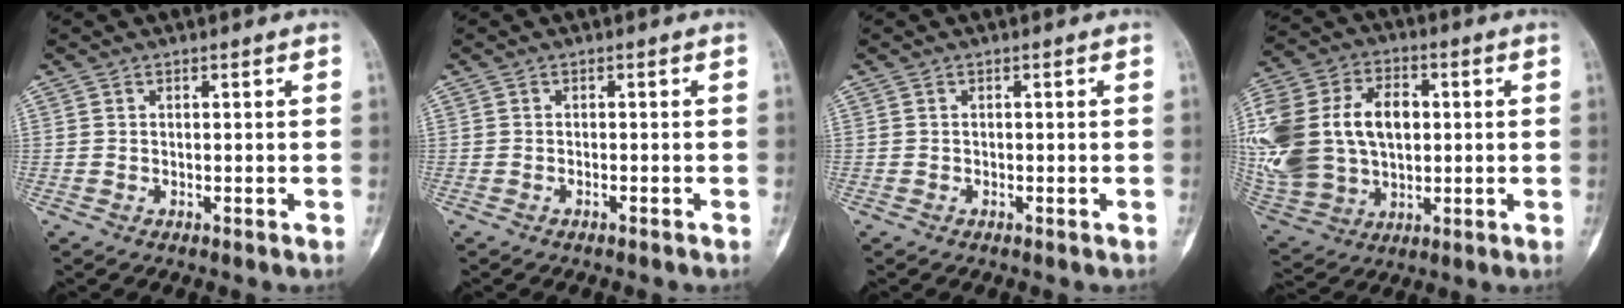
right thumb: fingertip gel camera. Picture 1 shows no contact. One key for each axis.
{"total": 0.7, "fx": -0.5, "fy": 0.2, "fz": 0.3, "tx": -0.014, "ty": 0.006, "tz": -0.006}
{"total": 0.0}
{"total": 26.3, "fx": 2.3, "fy": 18.5, "fz": 18.7, "tx": -0.412, "ty": 0.025, "tz": 0.058}